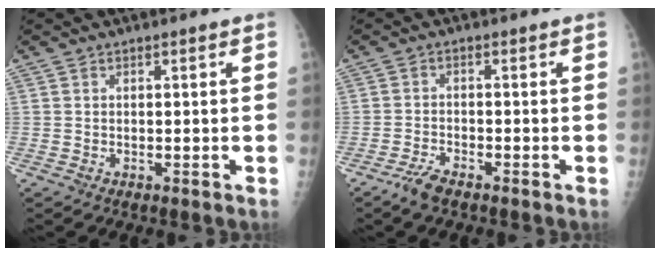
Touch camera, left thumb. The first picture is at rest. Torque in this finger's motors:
{"motor_torque": [-0.48, 0.39, 0.07, 0.02, 0.00]}